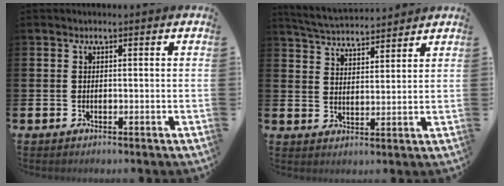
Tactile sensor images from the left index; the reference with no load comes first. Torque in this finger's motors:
{"motor_torque": [-0.15, -0.50, 0.33, 0.10]}